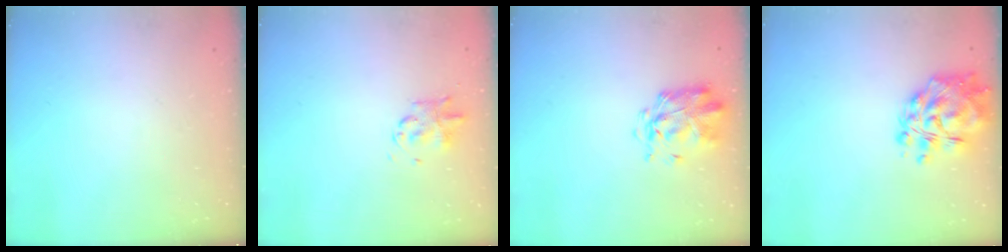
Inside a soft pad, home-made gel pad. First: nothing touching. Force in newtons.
{"total": 2.9, "press": 2.9, "slide": 0.7}
{"total": 2.8, "press": 2.7, "slide": 0.6}
{"total": 12.4, "press": 11.7, "slide": 4.1}